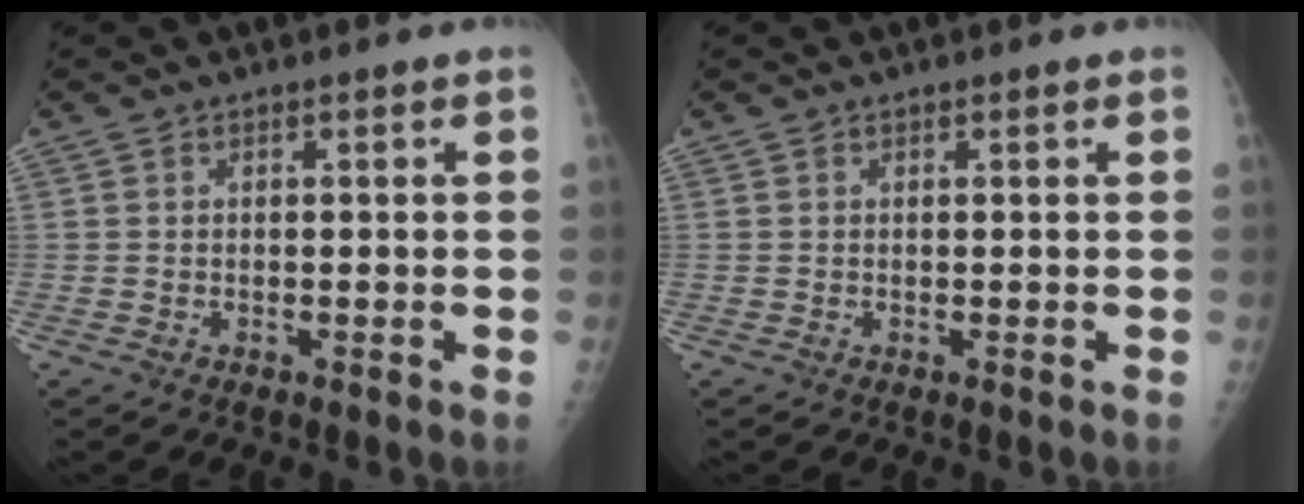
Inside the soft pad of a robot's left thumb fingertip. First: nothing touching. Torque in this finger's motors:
{"motor_torque": [-0.03, 0.13, -0.07, 0.00, 0.01]}